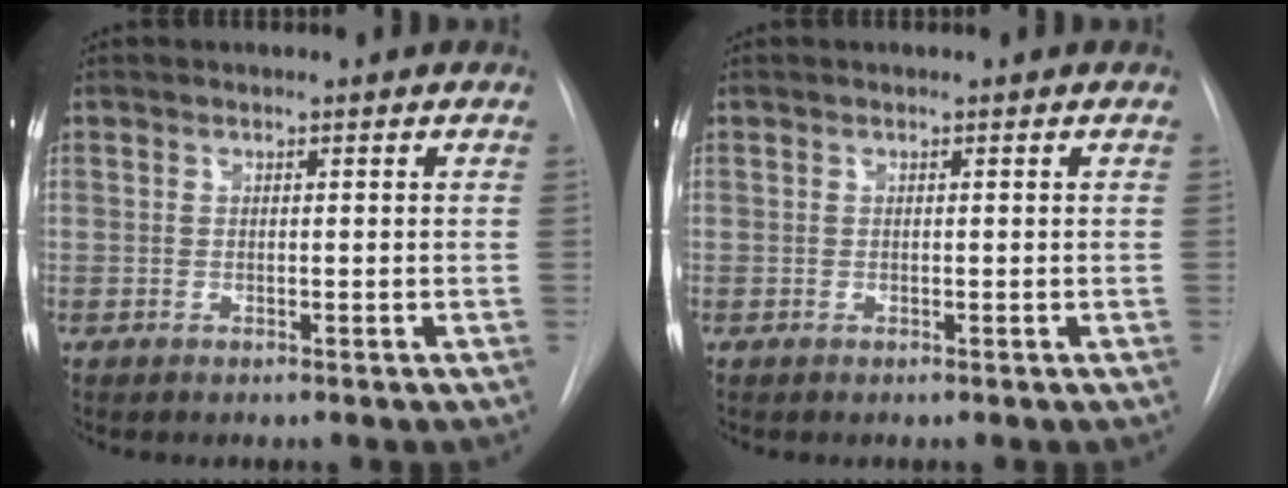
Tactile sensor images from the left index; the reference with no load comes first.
{"total": 0.0}